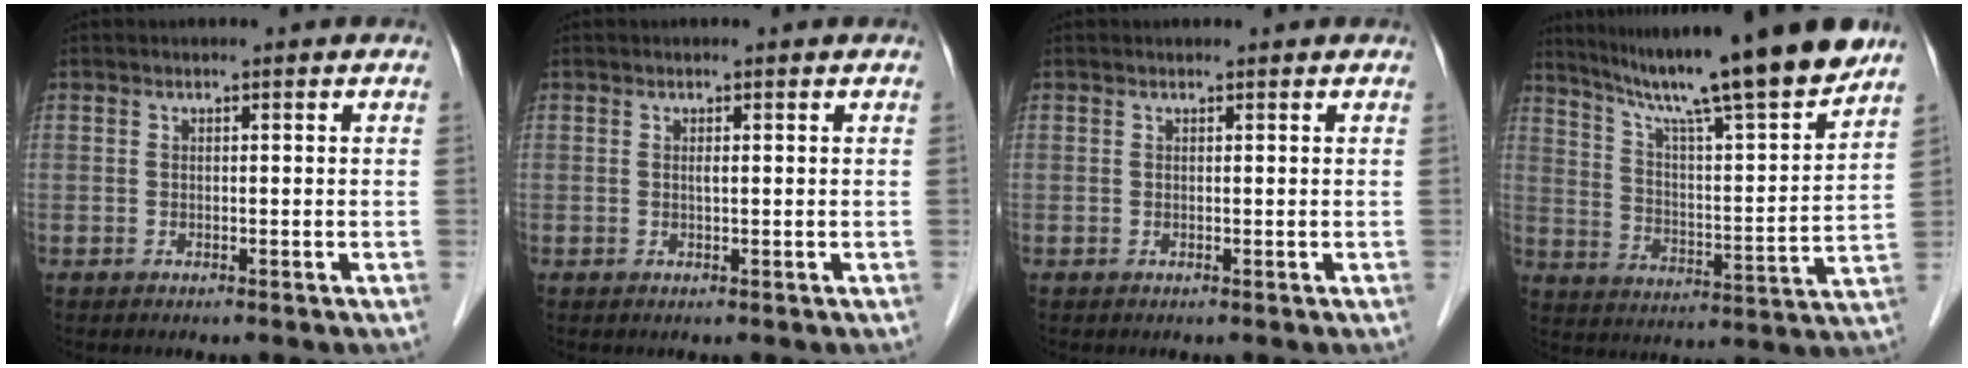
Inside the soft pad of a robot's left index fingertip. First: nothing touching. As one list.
[{"total": 0.5, "force": [0.1, 0.0, 0.5], "torque": [-0.013, -0.001, 0.003]}, {"total": 0.6, "force": [0.6, 0.1, 0.1], "torque": [-0.004, 0.006, 0.009]}, {"total": 20.3, "force": [17.0, -0.8, 10.9], "torque": [-0.177, -0.014, 0.261]}]